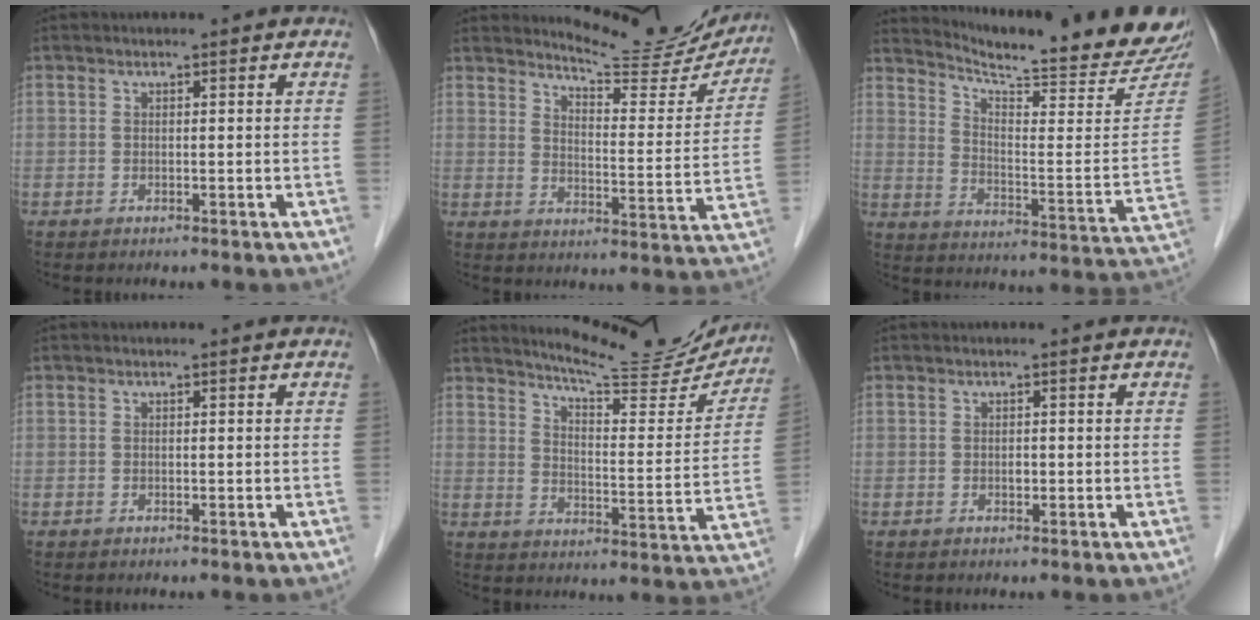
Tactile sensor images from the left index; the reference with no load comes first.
{"total": 14.6, "force": [14.1, 2.3, 3.2], "torque": [-0.039, -0.052, 0.170]}
{"total": 22.5, "force": [21.3, 0.3, 7.1], "torque": [-0.117, -0.100, 0.277]}
{"total": 0.0}
{"total": 17.5, "force": [16.4, 2.3, 5.6], "torque": [-0.078, -0.051, 0.207]}
{"total": 0.6, "force": [-0.1, 0.4, 0.4], "torque": [-0.007, 0.001, -0.004]}